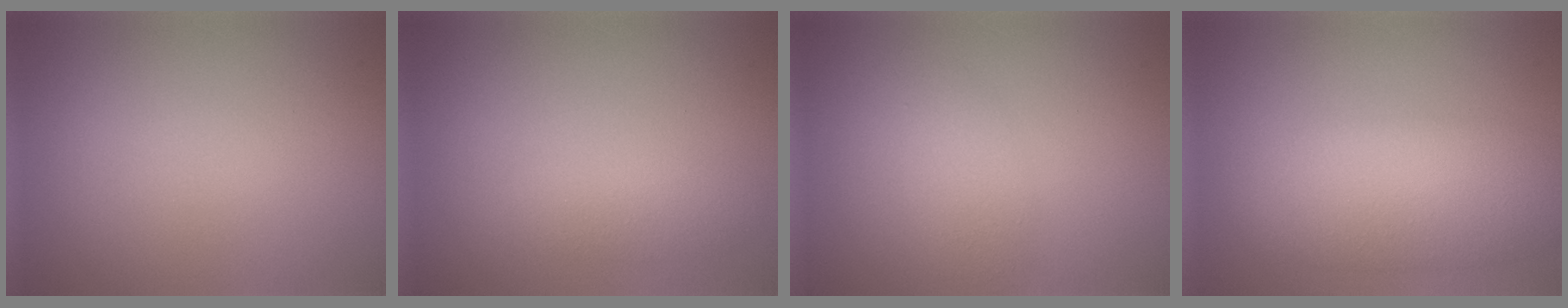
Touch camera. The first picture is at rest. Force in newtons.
{"total": 1.9, "press": 1.9, "slide": 0.0}
{"total": 2.0, "press": 2.0, "slide": 0.1}
{"total": 6.6, "press": 6.6, "slide": 0.4}